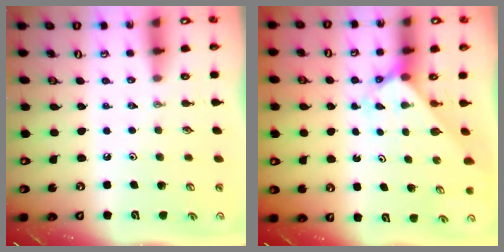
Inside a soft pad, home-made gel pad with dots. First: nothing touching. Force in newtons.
{"total": 2.1, "press": 2.1, "slide": 0.2}